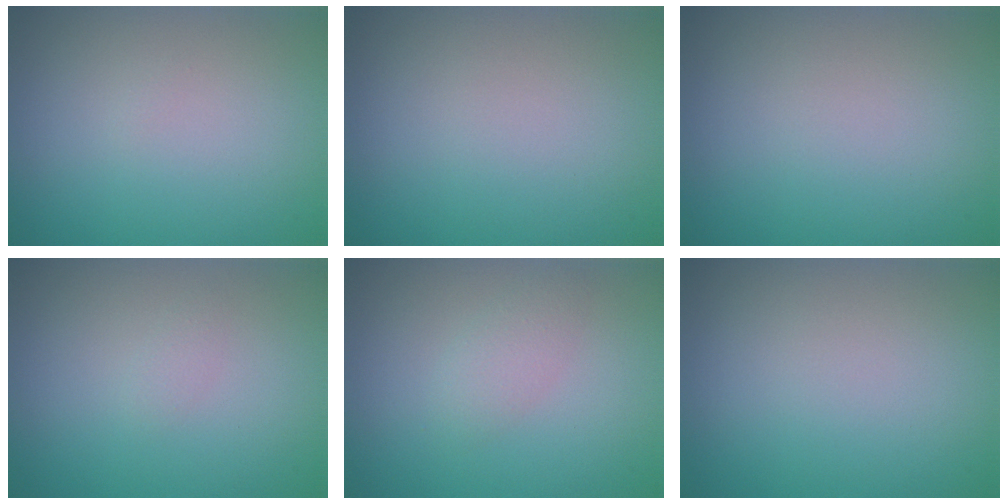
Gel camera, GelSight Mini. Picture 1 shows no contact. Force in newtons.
{"total": 0.0}
{"total": 0.0}
{"total": 0.6, "press": 0.6, "slide": 0.1}
{"total": 1.5, "press": 1.5, "slide": 0.1}
{"total": 0.0}